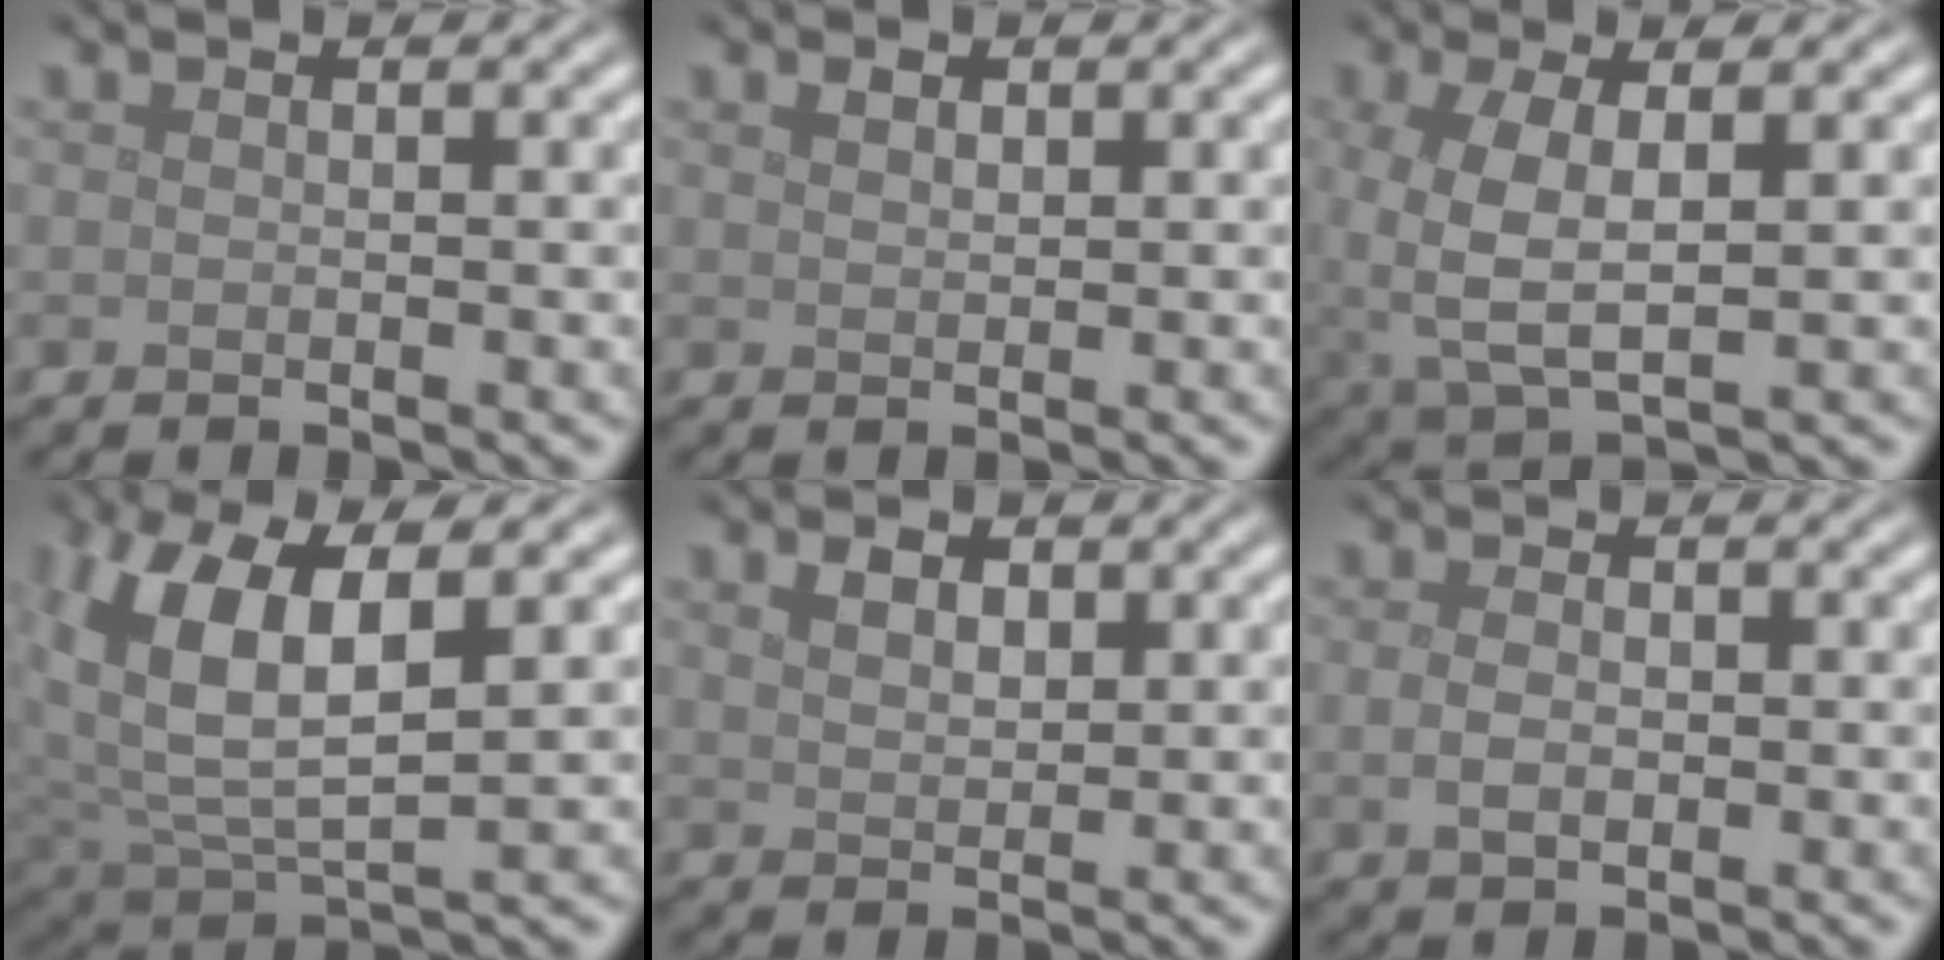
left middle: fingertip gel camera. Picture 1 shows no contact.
{"total": 1.0, "force": [0.7, 0.6, 0.5], "torque": [-0.011, 0.001, 0.015]}
{"total": 5.0, "force": [0.3, 2.2, 4.5], "torque": [-0.109, 0.000, 0.009]}
{"total": 8.5, "force": [2.4, 3.6, 7.3], "torque": [-0.162, 0.004, 0.041]}
{"total": 2.0, "force": [1.1, 1.2, 1.2], "torque": [-0.023, 0.002, 0.022]}
{"total": 1.8, "force": [-0.1, 1.2, 1.3], "torque": [-0.029, -0.002, -0.001]}